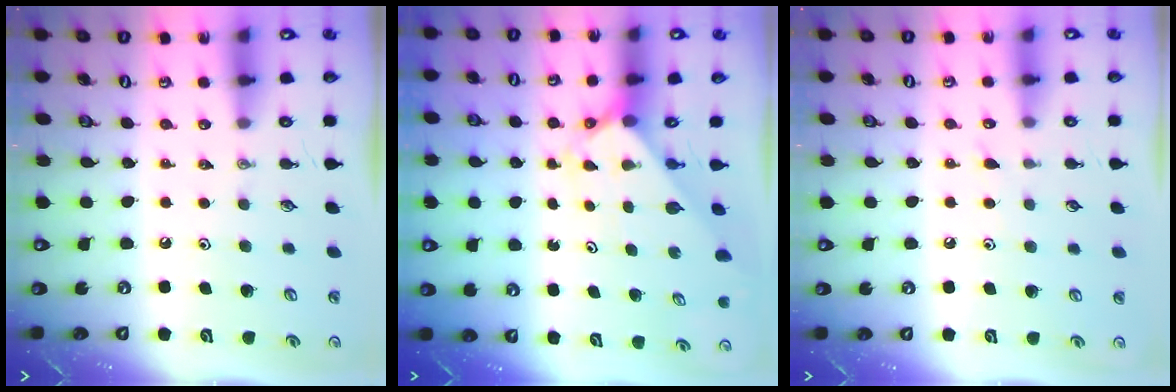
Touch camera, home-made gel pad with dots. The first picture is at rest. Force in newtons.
{"total": 1.9, "press": 1.9, "slide": 0.1}
{"total": 5.1, "press": 5.0, "slide": 0.7}